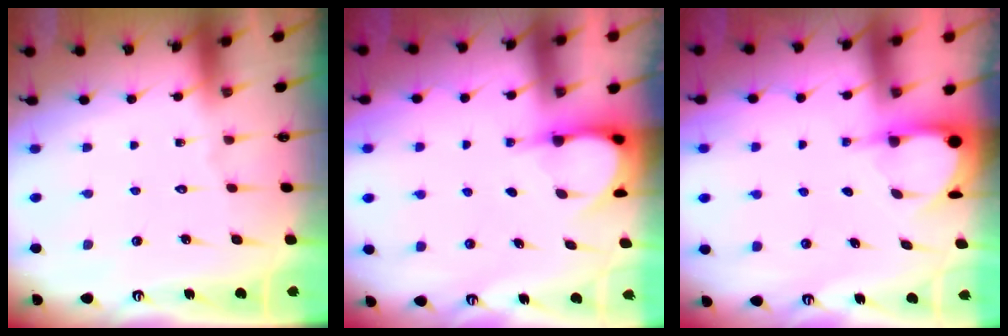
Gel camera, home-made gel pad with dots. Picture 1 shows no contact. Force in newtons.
{"total": 4.0, "press": 4.0, "slide": 0.3}
{"total": 3.9, "press": 3.9, "slide": 0.3}